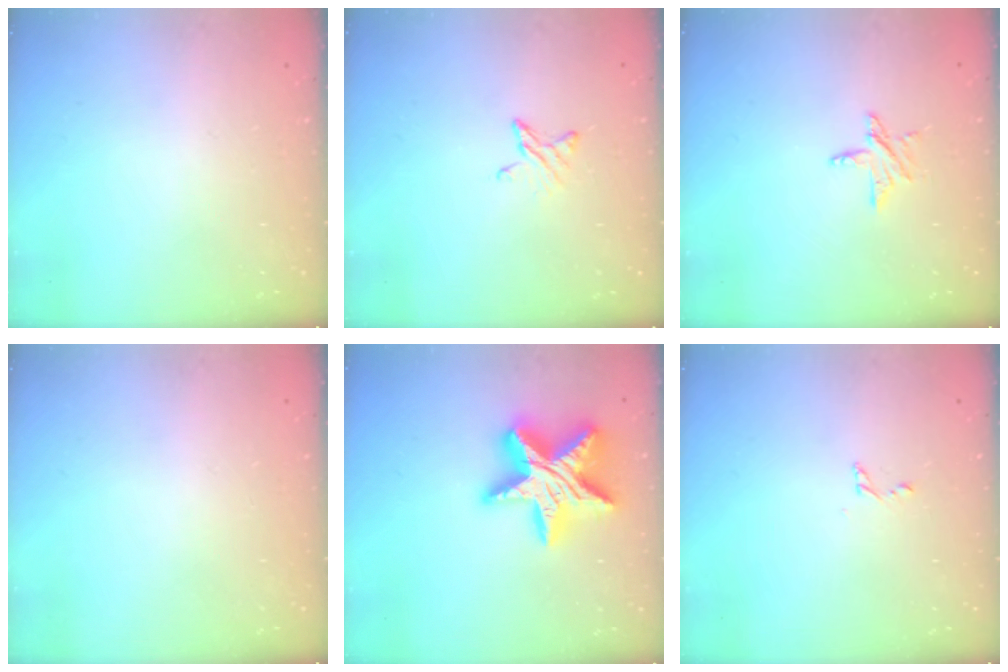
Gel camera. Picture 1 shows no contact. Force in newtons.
{"total": 5.4, "press": 5.3, "slide": 0.6}
{"total": 5.1, "press": 5.1, "slide": 0.4}
{"total": 0.0}
{"total": 22.1, "press": 22.0, "slide": 1.7}
{"total": 2.5, "press": 2.5, "slide": 0.2}